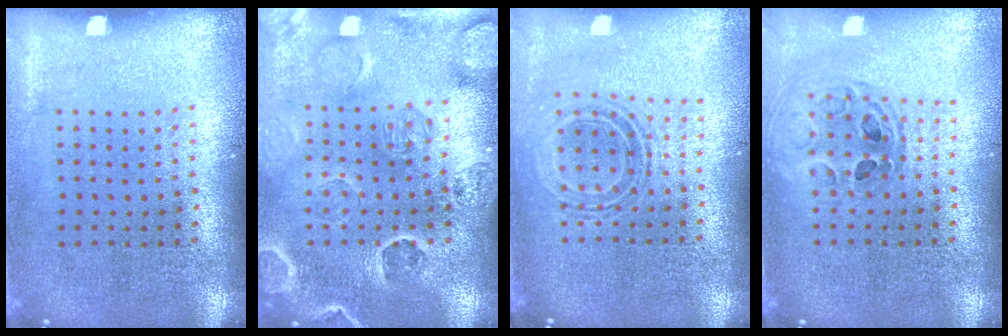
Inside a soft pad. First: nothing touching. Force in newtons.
{"total": 2.7, "press": 2.6, "slide": 0.8}
{"total": 0.8, "press": 0.8, "slide": 0.4}
{"total": 0.7, "press": 0.7, "slide": 0.1}